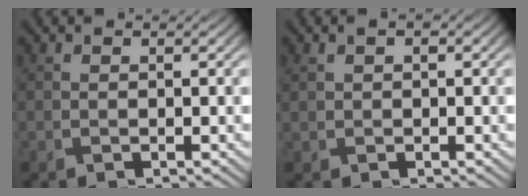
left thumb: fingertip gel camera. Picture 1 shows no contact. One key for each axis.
{"total": 1.6, "fx": 0.7, "fy": 0.8, "fz": 1.1, "tx": -0.025, "ty": 0.002, "tz": 0.016}